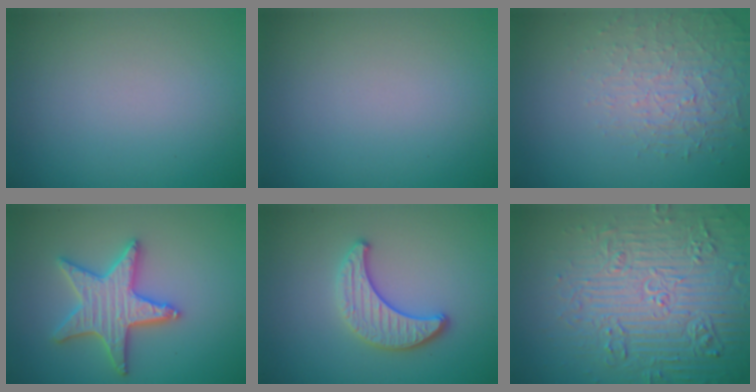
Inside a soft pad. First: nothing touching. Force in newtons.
{"total": 0.0}
{"total": 1.9, "press": 1.4, "slide": 1.3}
{"total": 5.2, "press": 5.1, "slide": 1.0}
{"total": 3.3, "press": 3.1, "slide": 1.0}
{"total": 7.8, "press": 7.6, "slide": 1.8}